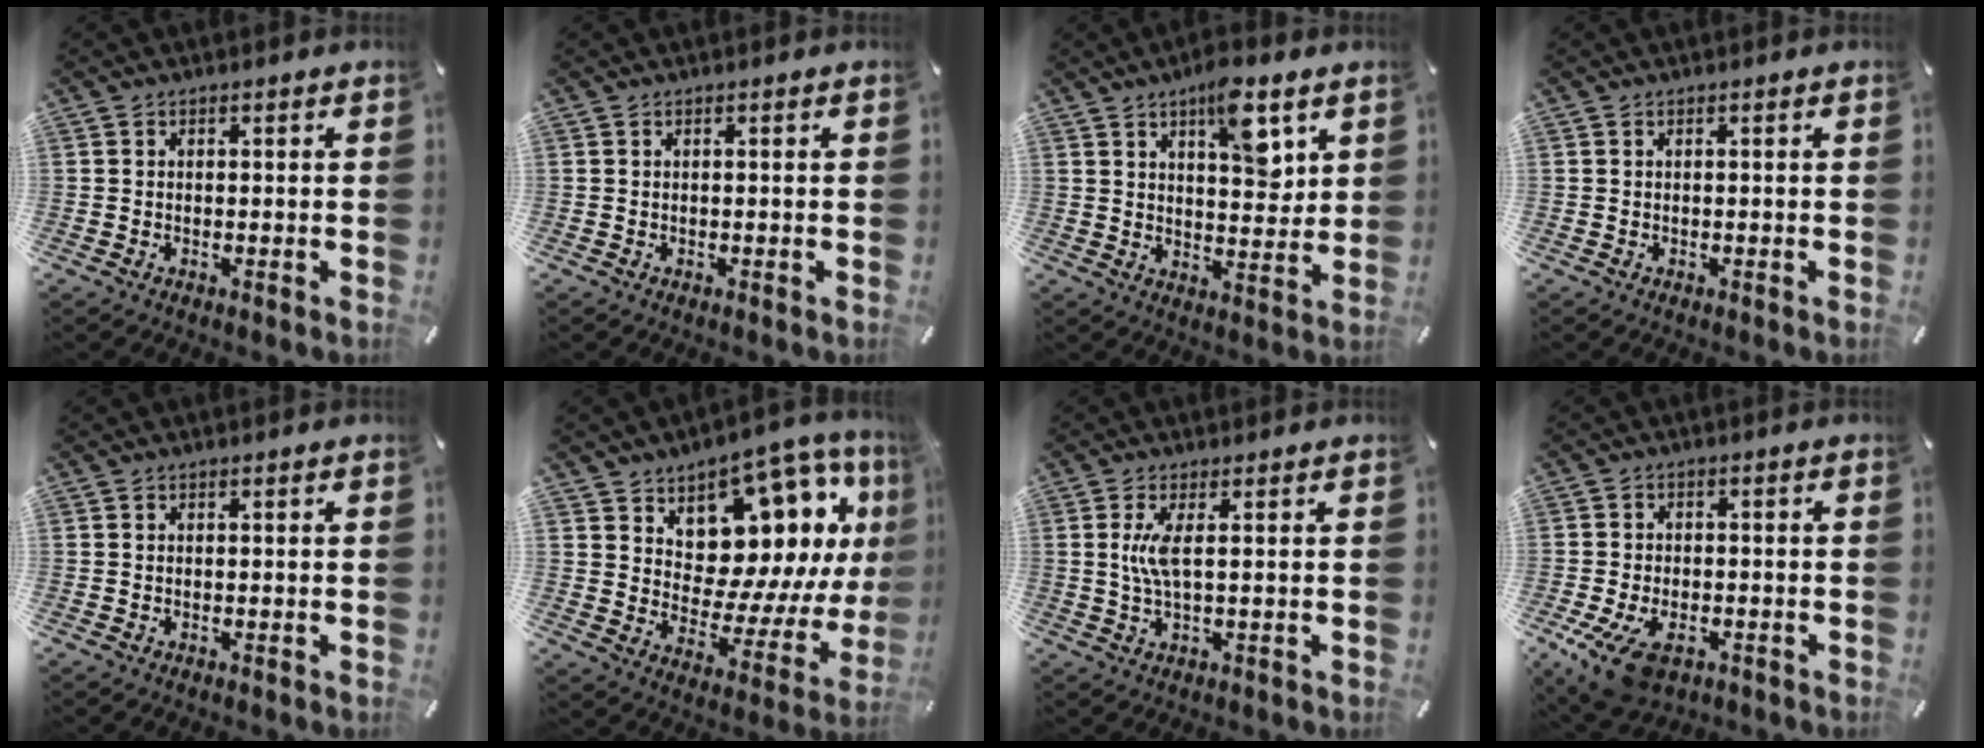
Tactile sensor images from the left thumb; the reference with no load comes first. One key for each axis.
{"total": 0.0}
{"total": 10.8, "fx": 6.0, "fy": 4.6, "fz": 7.7, "tx": -0.099, "ty": -0.033, "tz": 0.097}
{"total": 0.0}
{"total": 0.0}
{"total": 13.8, "fx": 8.7, "fy": 8.7, "fz": 6.2, "tx": -0.083, "ty": -0.102, "tz": 0.152}
{"total": 5.0, "fx": 0.9, "fy": 1.1, "fz": 4.9, "tx": -0.110, "ty": -0.008, "tz": 0.010}
{"total": 9.9, "fx": -4.9, "fy": 5.9, "fz": 6.3, "tx": -0.144, "ty": 0.010, "tz": -0.087}